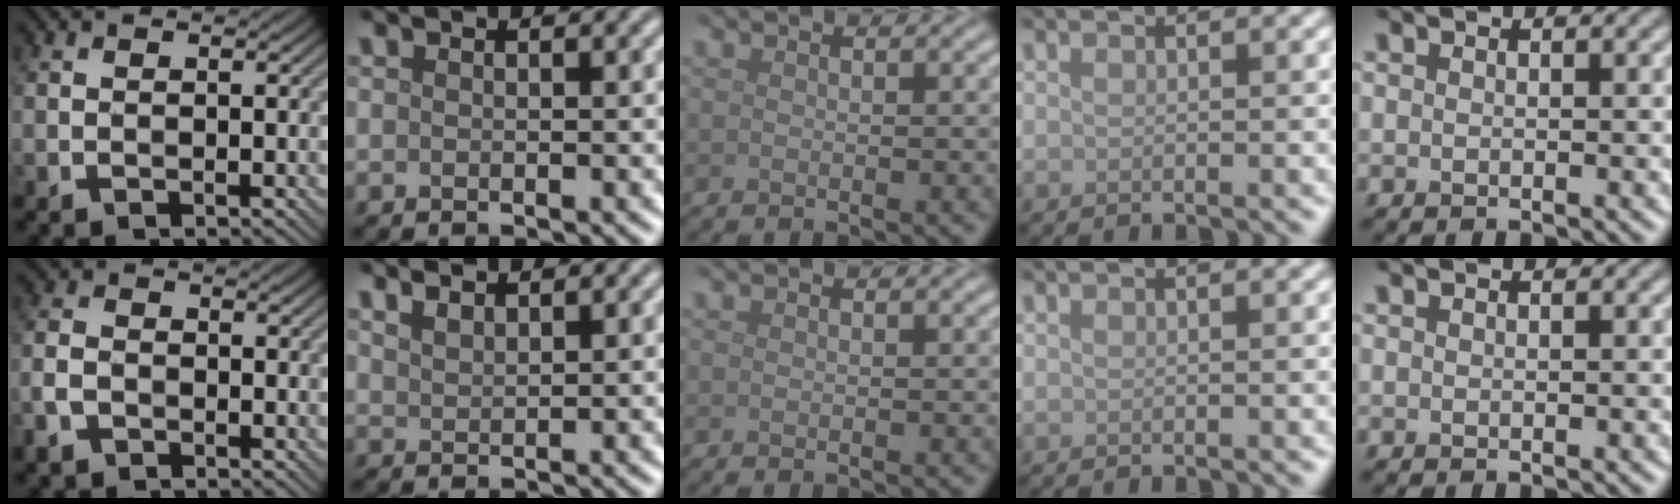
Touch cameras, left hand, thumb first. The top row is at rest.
{"thumb": {"total": 3.5, "force": [-2.1, 2.3, 1.7], "torque": [-0.046, -0.005, -0.052]}, "index": {"total": 1.4, "force": [1.3, 0.4, 0.6], "torque": [-0.012, 0.005, 0.026]}}